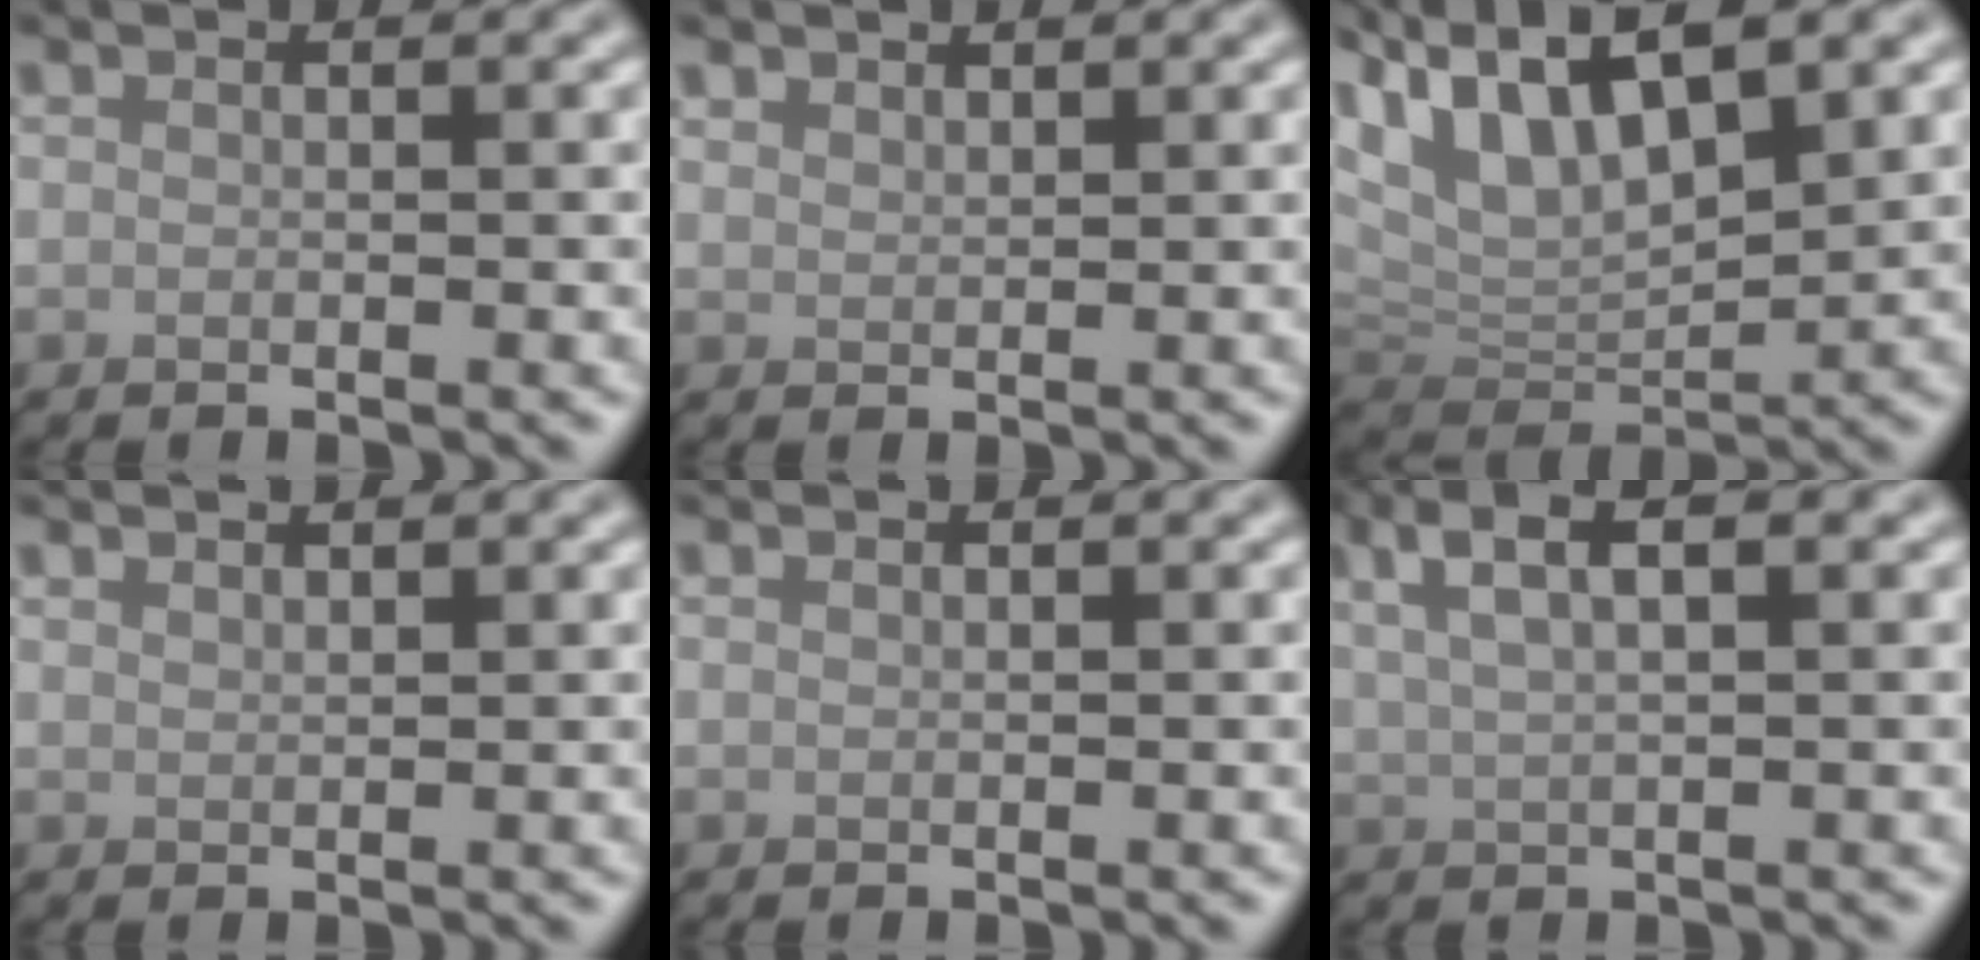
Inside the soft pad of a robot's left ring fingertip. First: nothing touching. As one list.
[{"total": 1.2, "force": [1.1, 0.4, 0.1], "torque": [-0.002, 0.000, 0.024]}, {"total": 12.0, "force": [6.4, 5.7, 8.4], "torque": [-0.170, 0.021, 0.111]}, {"total": 0.8, "force": [0.8, 0.2, 0.1], "torque": [-0.001, -0.001, 0.016]}, {"total": 0.0}, {"total": 4.6, "force": [2.6, 1.5, 3.6], "torque": [-0.066, 0.014, 0.046]}]